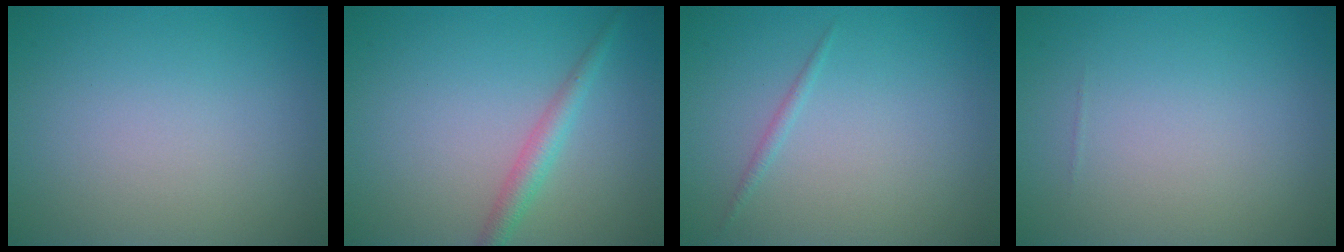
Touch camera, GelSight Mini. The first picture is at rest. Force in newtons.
{"total": 2.1, "press": 2.1, "slide": 0.1}
{"total": 0.7, "press": 0.7, "slide": 0.0}
{"total": 0.0}